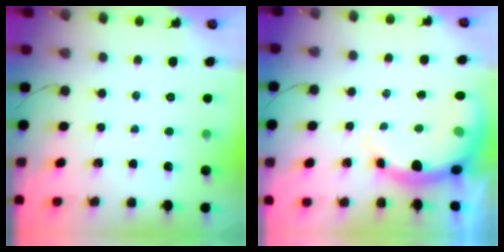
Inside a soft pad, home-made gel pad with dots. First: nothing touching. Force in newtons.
{"total": 9.9, "press": 9.8, "slide": 1.7}